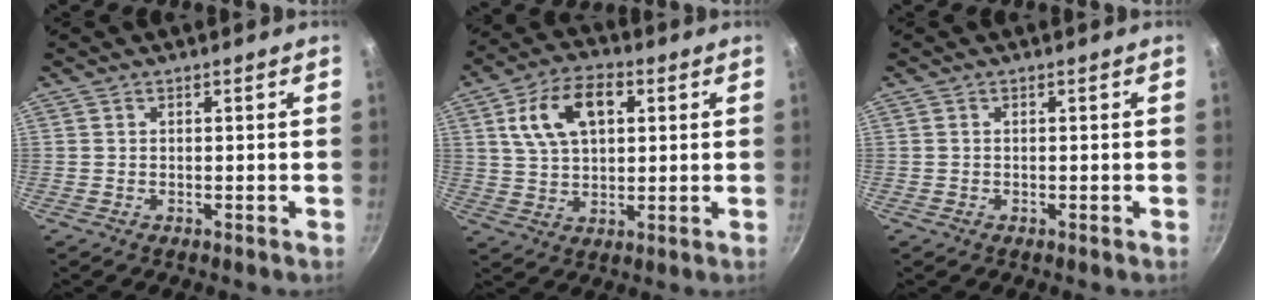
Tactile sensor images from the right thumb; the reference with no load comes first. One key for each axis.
{"total": 12.4, "fx": 3.7, "fy": 7.6, "fz": 9.1, "tx": -0.140, "ty": 0.009, "tz": 0.060}
{"total": 0.0}